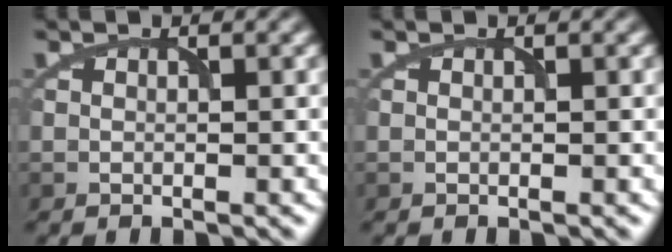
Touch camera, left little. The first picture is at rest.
{"total": 0.0}